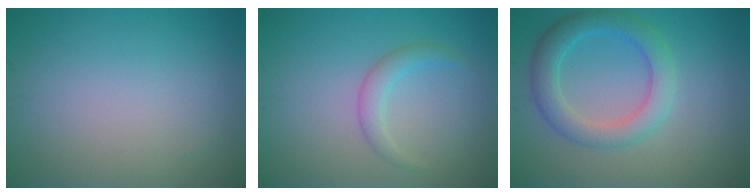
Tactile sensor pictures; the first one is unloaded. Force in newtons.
{"total": 1.8, "press": 1.8, "slide": 0.1}
{"total": 4.3, "press": 4.3, "slide": 0.1}